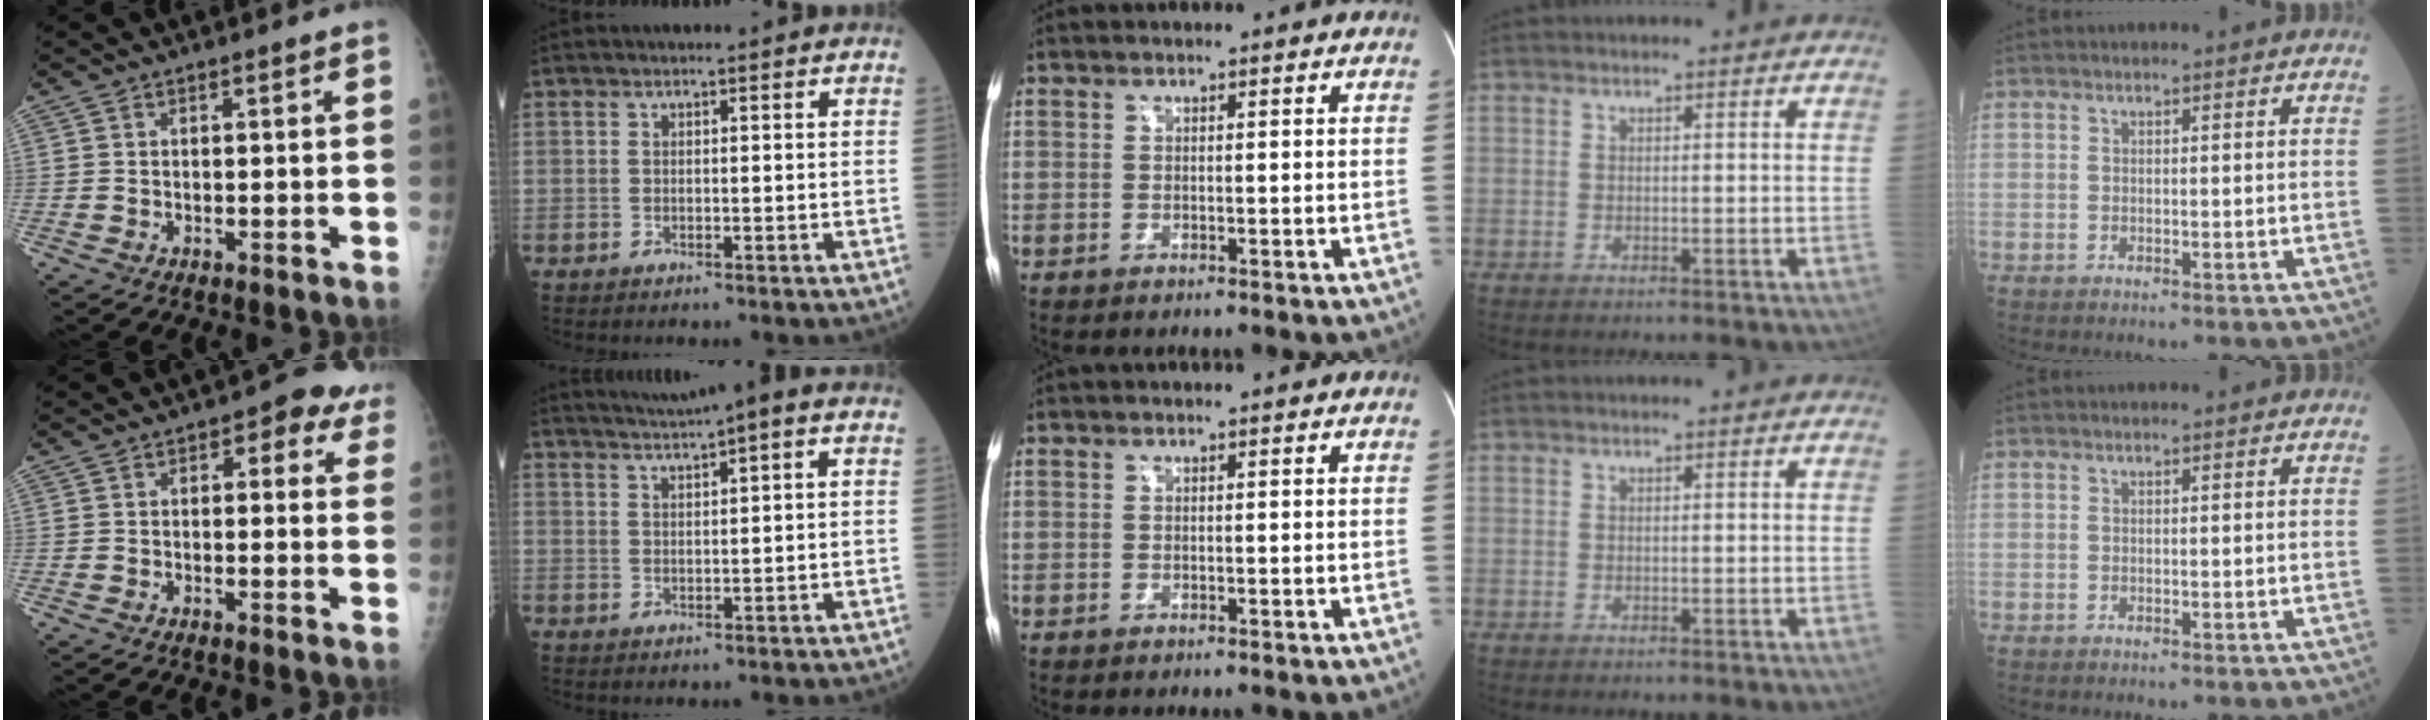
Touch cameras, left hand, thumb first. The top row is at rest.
{"thumb": {"total": 6.0, "force": [3.0, 3.3, 4.0], "torque": [-0.006, -0.003, 0.025]}, "index": {"total": 6.0, "force": [4.3, 0.0, 4.2], "torque": [-0.075, 0.027, 0.069]}}